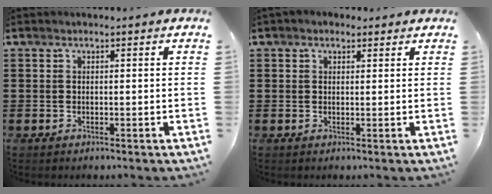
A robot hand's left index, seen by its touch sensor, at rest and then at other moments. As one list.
[{"total": 1.5, "force": [1.1, 1.0, 0.3], "torque": [-0.009, 0.006, 0.021]}]